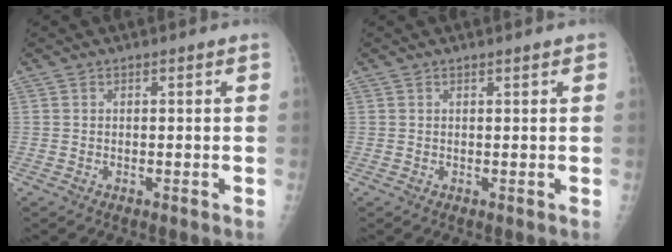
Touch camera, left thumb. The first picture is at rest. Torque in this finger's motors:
{"motor_torque": [0.01, -0.08, -0.04, -0.08, 0.04]}